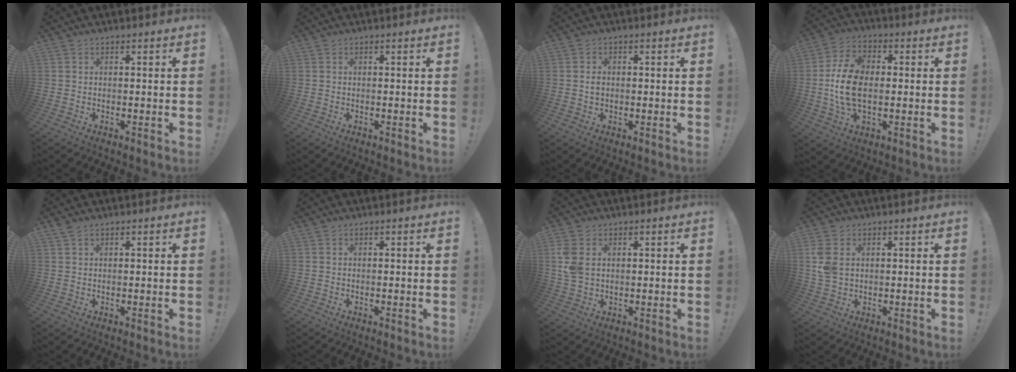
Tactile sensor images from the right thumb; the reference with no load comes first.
{"total": 0.0}
{"total": 1.6, "force": [-0.2, 1.3, 0.8], "torque": [-0.011, 0.003, -0.005]}
{"total": 13.2, "force": [-0.7, 8.6, 10.0], "torque": [-0.194, 0.001, -0.013]}
{"total": 0.8, "force": [0.7, 0.2, 0.5], "torque": [-0.011, 0.001, 0.013]}
{"total": 0.0}
{"total": 6.1, "force": [1.9, 4.2, 4.0], "torque": [-0.098, -0.004, 0.037]}
{"total": 5.6, "force": [1.8, 3.8, 3.7], "torque": [-0.085, -0.001, 0.037]}